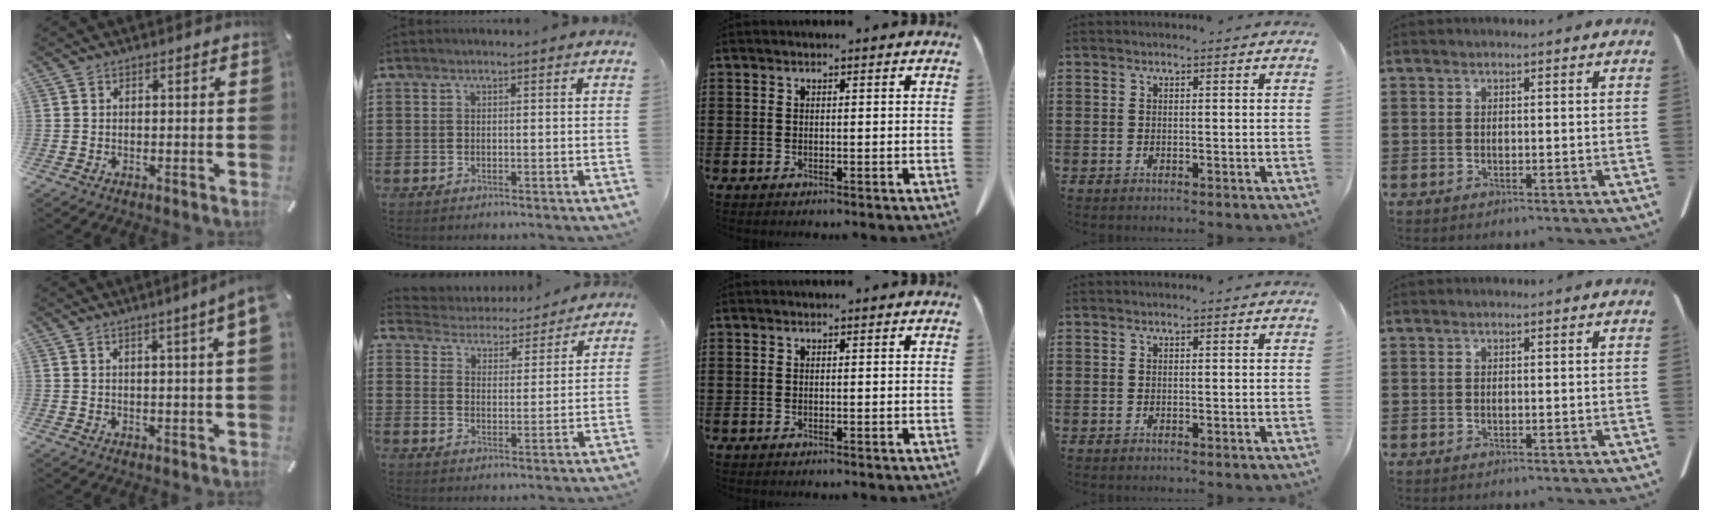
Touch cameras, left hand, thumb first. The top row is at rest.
{"thumb": {"total": 4.4, "force": [1.9, -0.2, 4.0], "torque": [-0.068, -0.006, 0.030]}, "index": {"total": 4.0, "force": [3.9, 0.2, -0.6], "torque": [-0.017, -0.035, 0.062]}}